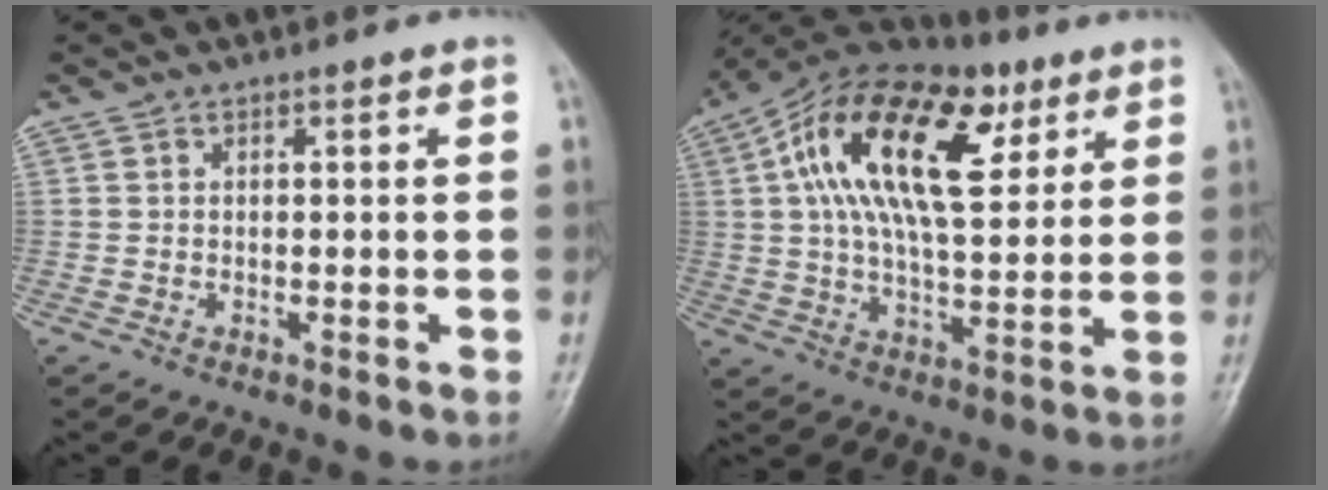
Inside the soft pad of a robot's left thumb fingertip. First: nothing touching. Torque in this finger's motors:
{"motor_torque": [0.72, 1.00, 2.13, -0.65, 0.60]}